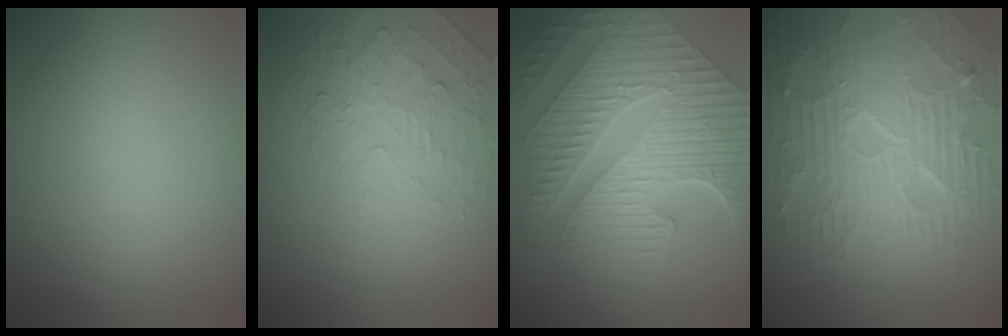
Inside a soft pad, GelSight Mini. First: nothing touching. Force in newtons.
{"total": 2.2, "press": 1.1, "slide": 1.9}
{"total": 10.1, "press": 7.1, "slide": 7.1}
{"total": 10.5, "press": 6.7, "slide": 8.1}